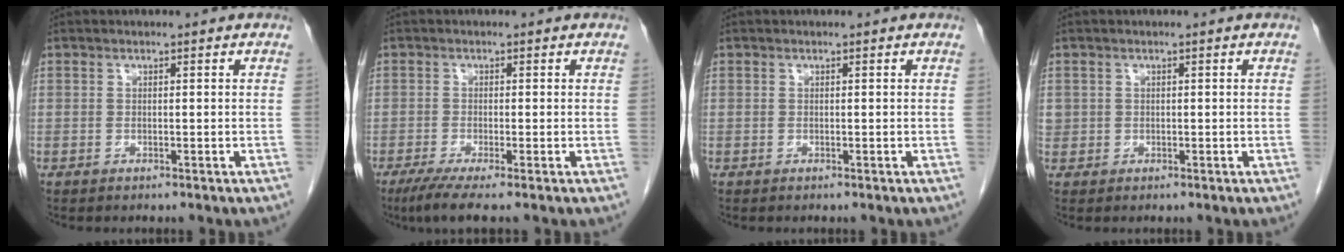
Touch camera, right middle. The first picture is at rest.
{"total": 4.3, "force": [-2.9, 0.0, 3.2], "torque": [-0.060, -0.014, -0.056]}
{"total": 0.0}
{"total": 1.4, "force": [0.2, 1.3, 0.2], "torque": [0.002, 0.010, 0.003]}